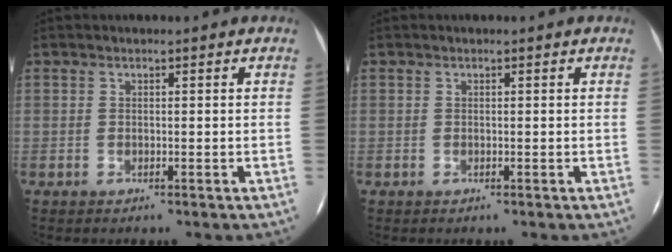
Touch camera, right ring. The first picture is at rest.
{"total": 0.0}